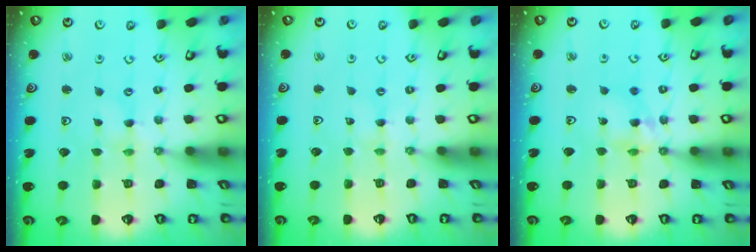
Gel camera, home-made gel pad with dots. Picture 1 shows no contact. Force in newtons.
{"total": 1.1, "press": 1.1, "slide": 0.2}
{"total": 9.6, "press": 9.5, "slide": 0.9}